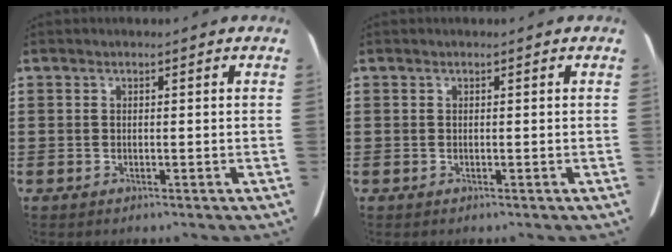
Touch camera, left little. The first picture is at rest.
{"total": 0.0}